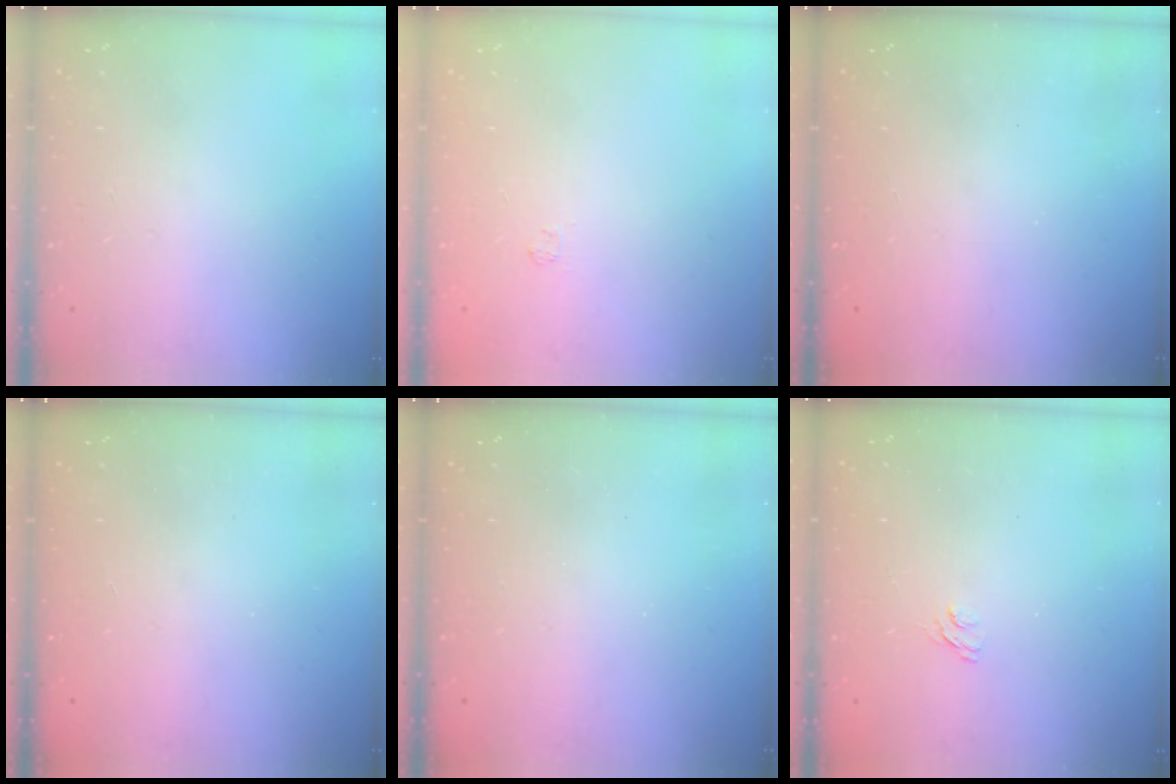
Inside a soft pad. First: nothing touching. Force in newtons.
{"total": 1.7, "press": 1.2, "slide": 1.1}
{"total": 2.3, "press": 2.2, "slide": 0.8}
{"total": 2.3, "press": 2.2, "slide": 0.7}
{"total": 2.6, "press": 2.5, "slide": 0.9}
{"total": 3.1, "press": 2.8, "slide": 1.3}